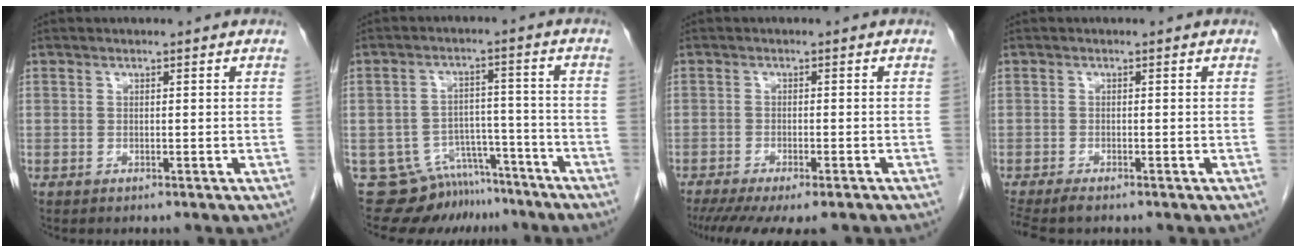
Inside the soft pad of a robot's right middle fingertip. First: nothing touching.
{"total": 9.8, "force": [-8.3, 5.2, 0.8], "torque": [-0.006, 0.038, -0.119]}
{"total": 12.3, "force": [-10.0, 2.7, 6.7], "torque": [-0.117, -0.022, -0.141]}
{"total": 3.6, "force": [-3.0, 0.6, 1.8], "torque": [-0.032, -0.010, -0.048]}